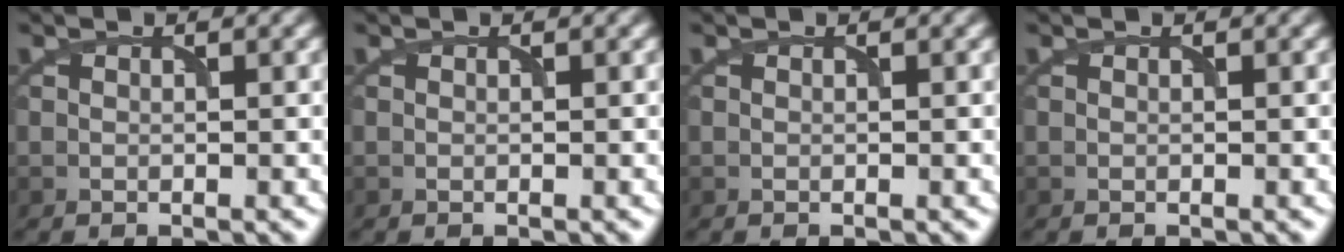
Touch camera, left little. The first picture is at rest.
{"total": 0.0}
{"total": 0.0}
{"total": 0.0}